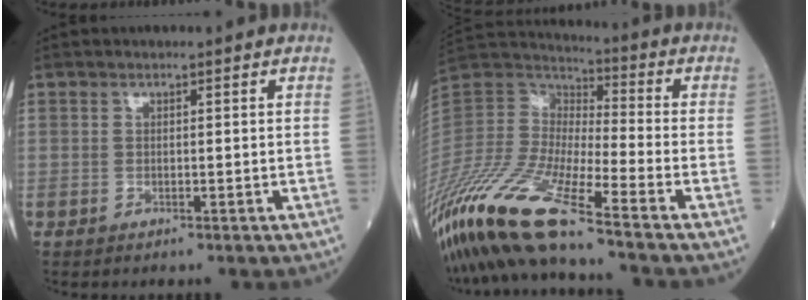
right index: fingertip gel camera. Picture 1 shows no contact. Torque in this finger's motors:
{"motor_torque": [0.61, -1.30, 1.06, 0.21]}